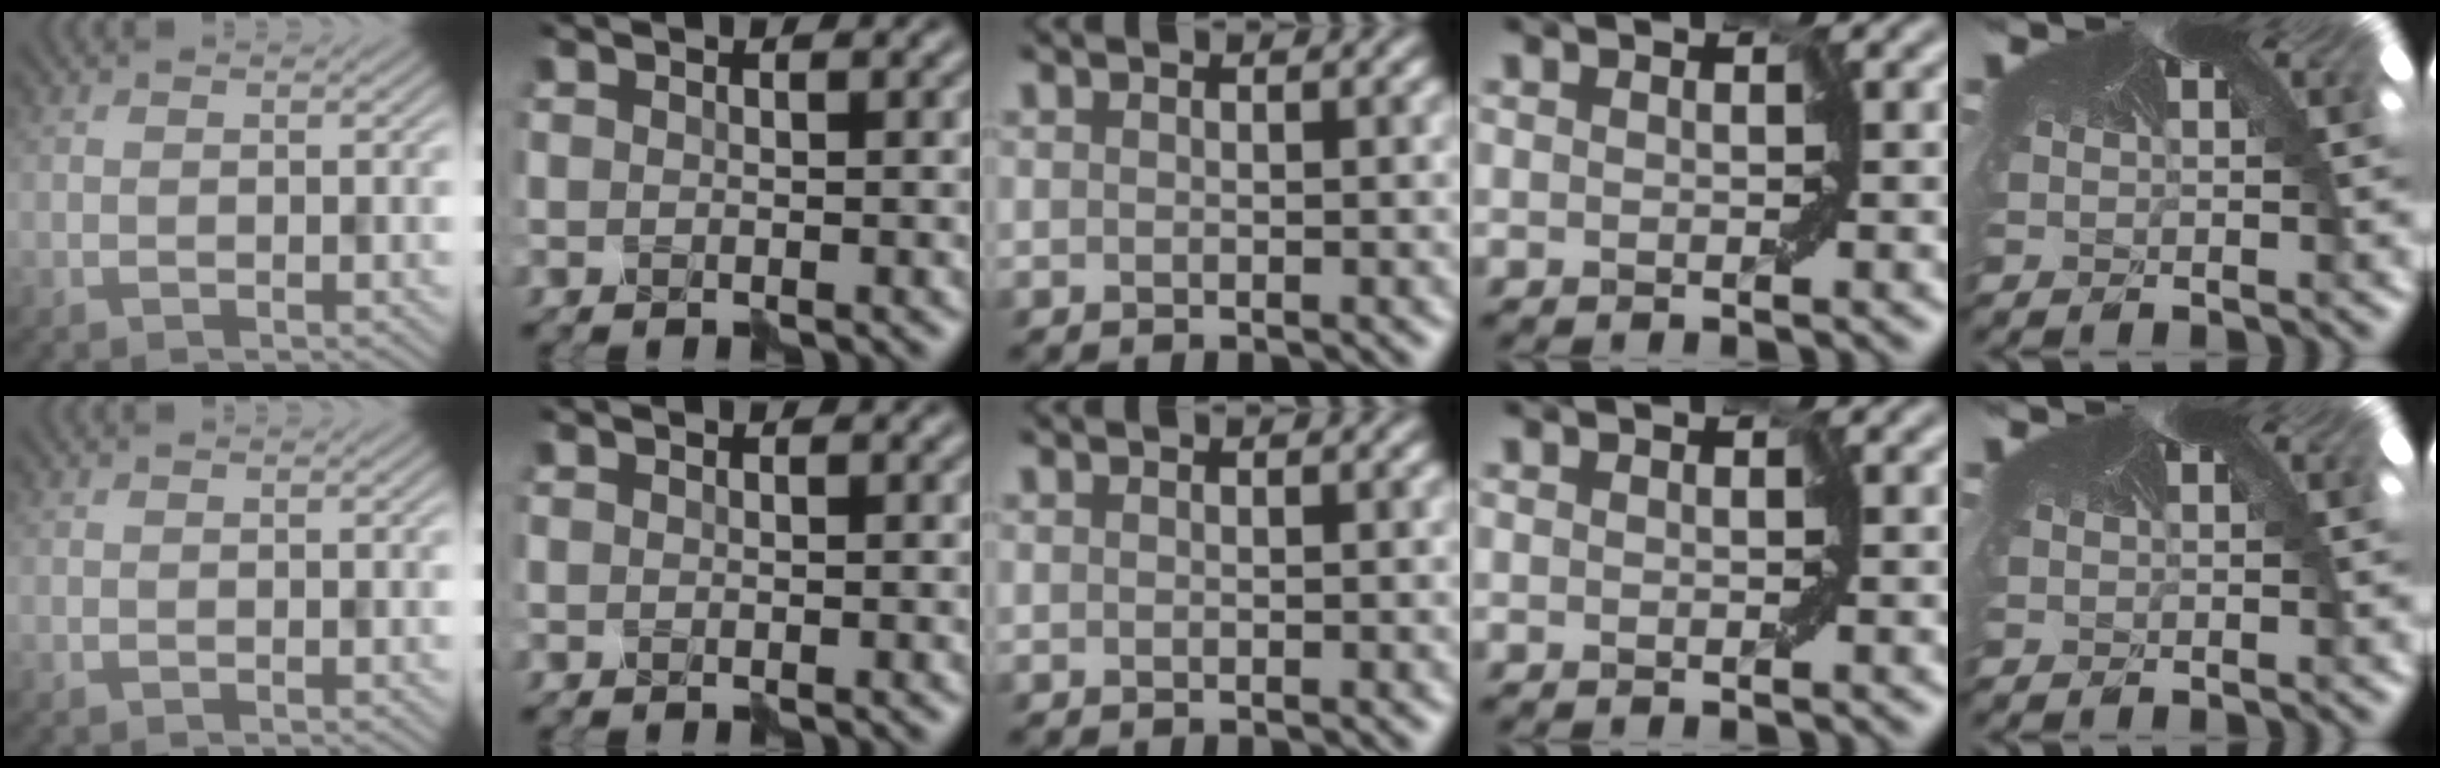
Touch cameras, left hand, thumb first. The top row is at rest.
{}